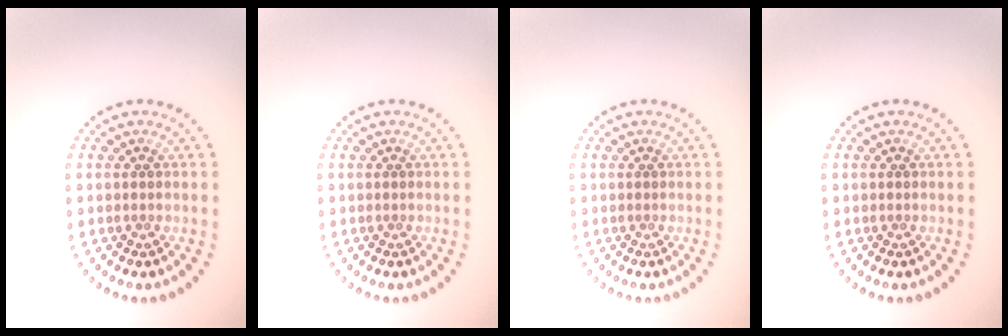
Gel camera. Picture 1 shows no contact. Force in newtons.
{"total": 0.0}
{"total": 0.0}
{"total": 0.0}